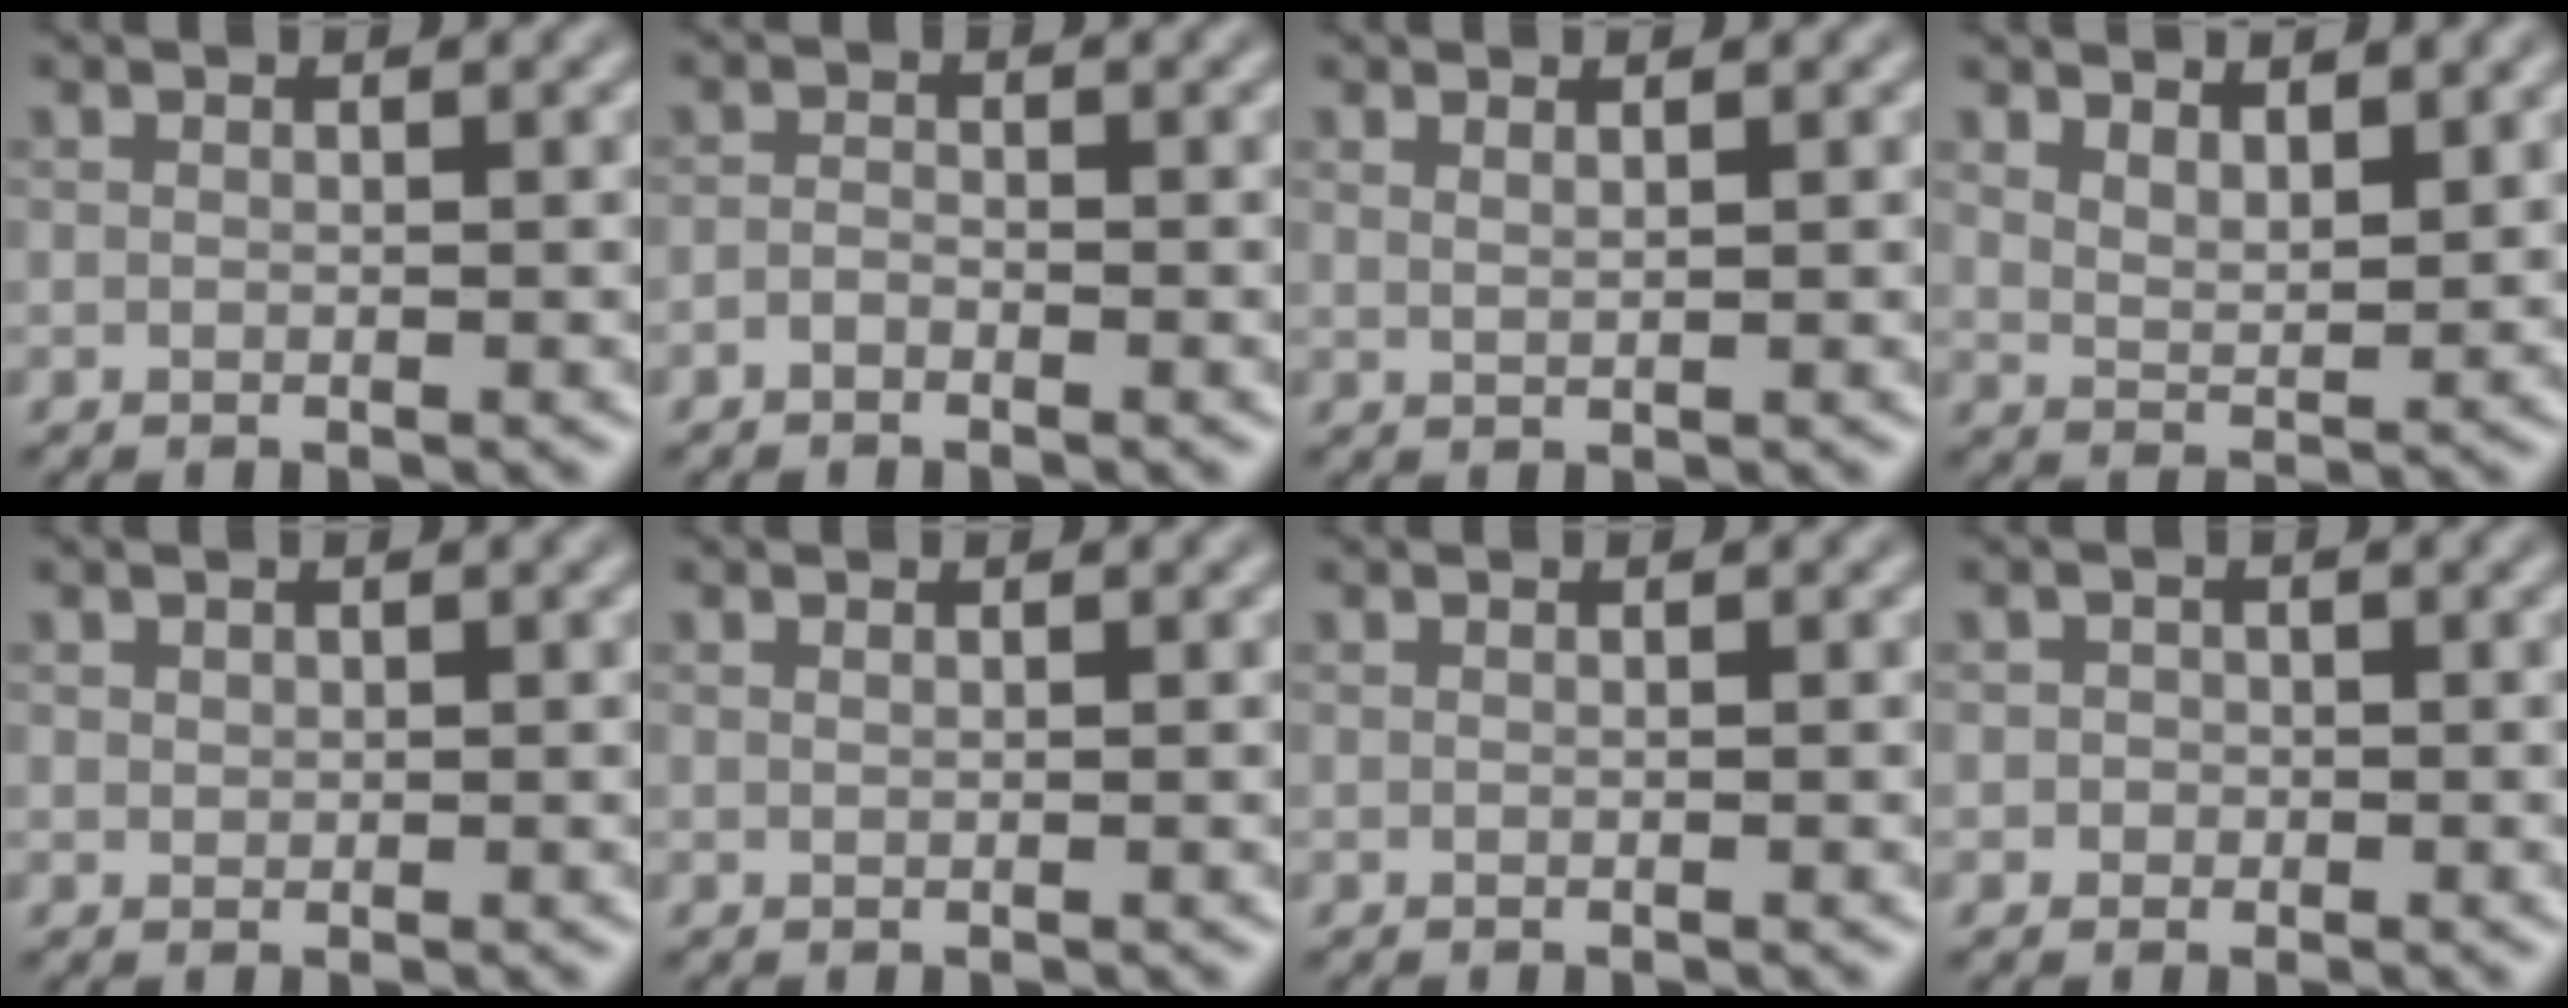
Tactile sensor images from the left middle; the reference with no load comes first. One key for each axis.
{"total": 0.9, "fx": -0.7, "fy": 0.4, "fz": 0.4, "tx": -0.008, "ty": 0.001, "tz": -0.016}
{"total": 0.9, "fx": 0.7, "fy": 0.3, "fz": 0.5, "tx": -0.008, "ty": -0.001, "tz": 0.010}
{"total": 3.8, "fx": 2.9, "fy": 1.4, "fz": 1.9, "tx": -0.035, "ty": -0.002, "tz": 0.053}
{"total": 0.6, "fx": 0.4, "fy": 0.5, "fz": 0.1, "tx": 0.001, "ty": -0.002, "tz": 0.009}
{"total": 0.0}
{"total": 0.0}
{"total": 1.2, "fx": -0.1, "fy": 1.2, "fz": 0.2, "tx": 0.014, "ty": -0.001, "tz": -0.009}